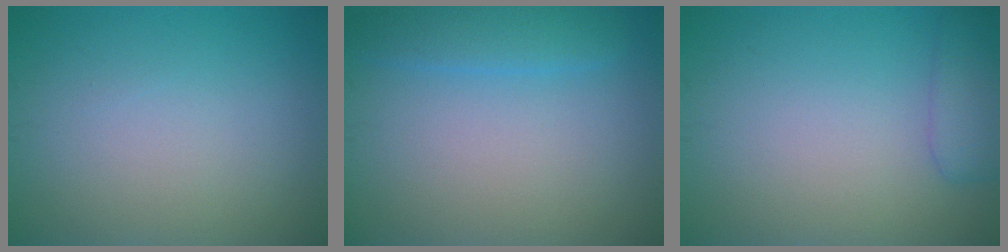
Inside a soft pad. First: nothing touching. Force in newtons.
{"total": 2.4, "press": 2.4, "slide": 0.2}
{"total": 2.5, "press": 2.5, "slide": 0.2}